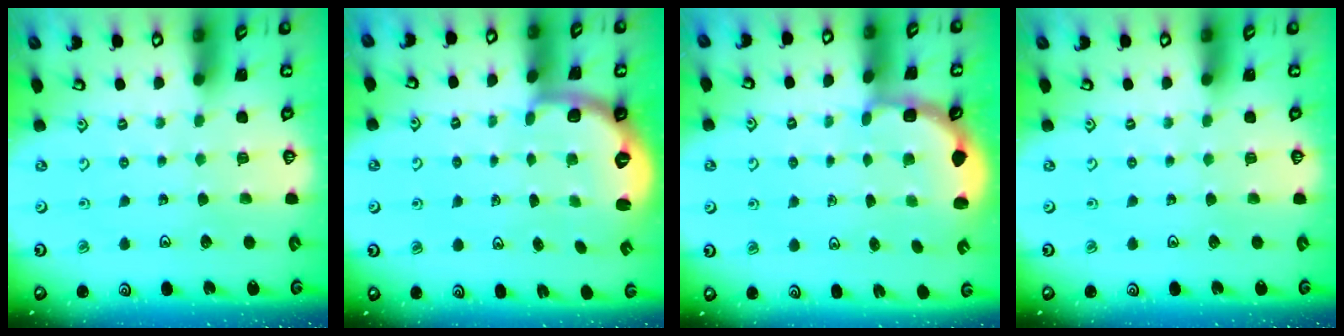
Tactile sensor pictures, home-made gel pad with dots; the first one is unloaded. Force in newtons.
{"total": 2.3, "press": 1.7, "slide": 1.6}
{"total": 2.7, "press": 2.3, "slide": 1.4}
{"total": 0.0}